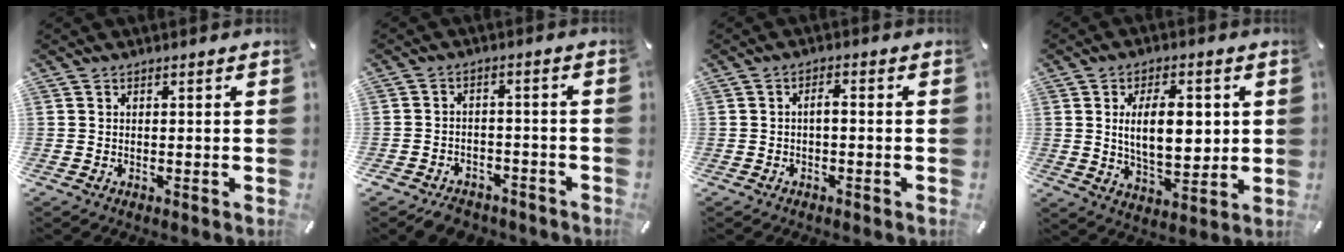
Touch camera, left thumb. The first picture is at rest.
{"total": 5.2, "force": [-4.0, 3.0, 1.0], "torque": [-0.018, 0.024, -0.077]}
{"total": 2.1, "force": [-0.7, 0.7, 1.8], "torque": [-0.034, 0.007, -0.016]}
{"total": 12.6, "force": [1.9, 6.9, 10.4], "torque": [-0.170, -0.003, 0.029]}